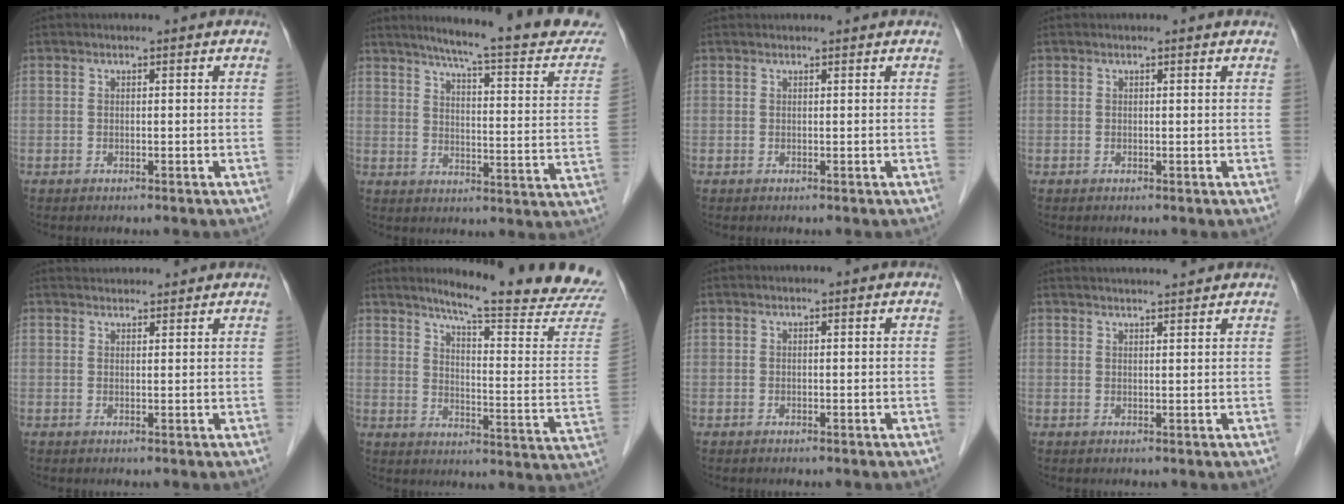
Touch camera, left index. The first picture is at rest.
{"total": 20.1, "force": [17.6, 0.6, 9.6], "torque": [-0.128, -0.053, 0.214]}
{"total": 2.1, "force": [2.1, 0.3, 0.4], "torque": [-0.009, 0.025, 0.030]}
{"total": 1.0, "force": [1.0, 0.0, 0.2], "torque": [-0.016, 0.001, 0.009]}
{"total": 4.3, "force": [4.2, 0.8, 0.5], "torque": [-0.011, 0.031, 0.061]}
{"total": 20.6, "force": [18.5, -1.1, 9.1], "torque": [-0.131, -0.102, 0.224]}
{"total": 0.0}
{"total": 7.7, "force": [7.4, 0.2, 2.3], "torque": [-0.032, 0.027, 0.095]}